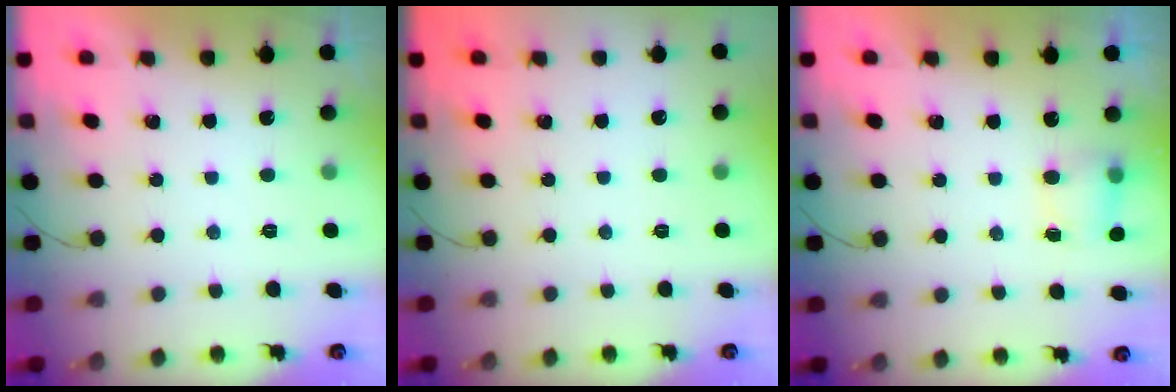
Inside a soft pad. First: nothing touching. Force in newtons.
{"total": 0.0}
{"total": 4.3, "press": 4.2, "slide": 0.7}